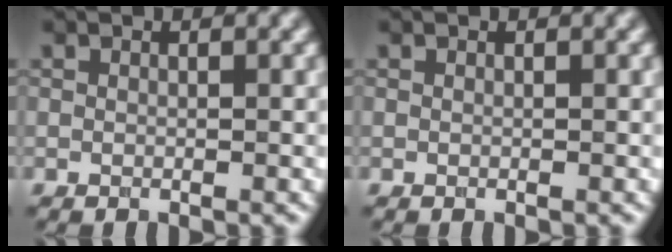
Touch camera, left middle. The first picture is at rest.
{"total": 0.0}